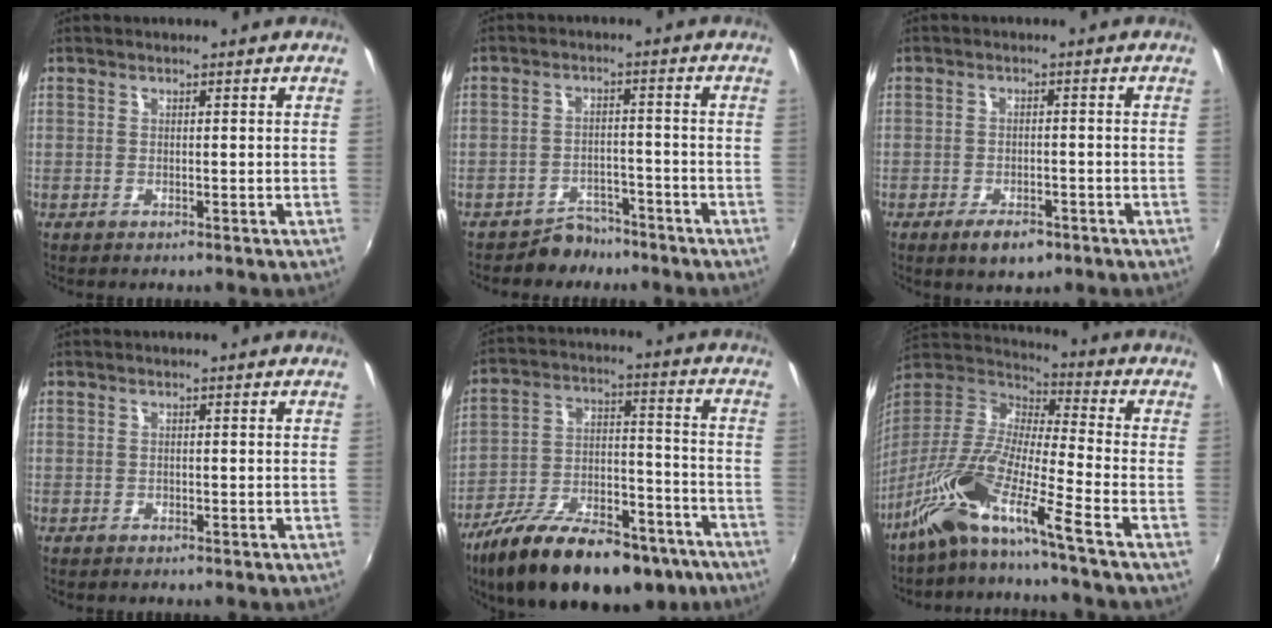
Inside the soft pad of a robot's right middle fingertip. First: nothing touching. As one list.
[{"total": 4.9, "force": [-4.2, 2.6, 0.3], "torque": [-0.011, 0.013, -0.064]}, {"total": 4.9, "force": [-3.1, 2.2, 3.1], "torque": [-0.069, -0.011, -0.050]}, {"total": 0.0}, {"total": 25.0, "force": [-17.5, 10.4, 14.6], "torque": [-0.252, -0.010, -0.258]}, {"total": 13.2, "force": [-9.0, -0.2, 9.6], "torque": [-0.180, -0.011, -0.187]}]